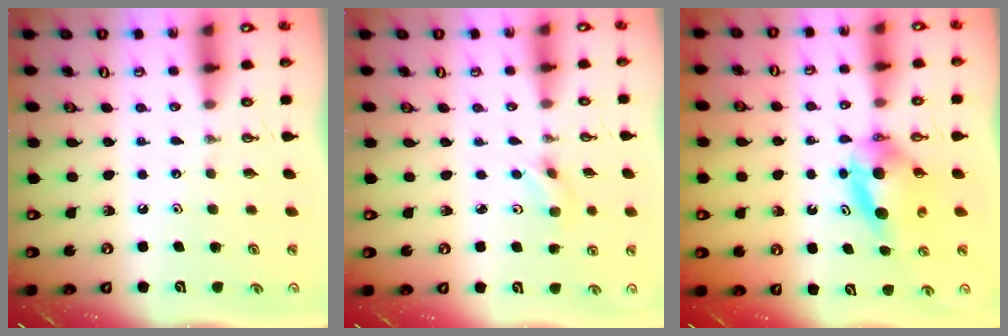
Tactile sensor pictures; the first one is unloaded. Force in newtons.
{"total": 2.4, "press": 2.4, "slide": 0.1}
{"total": 6.0, "press": 5.9, "slide": 1.0}